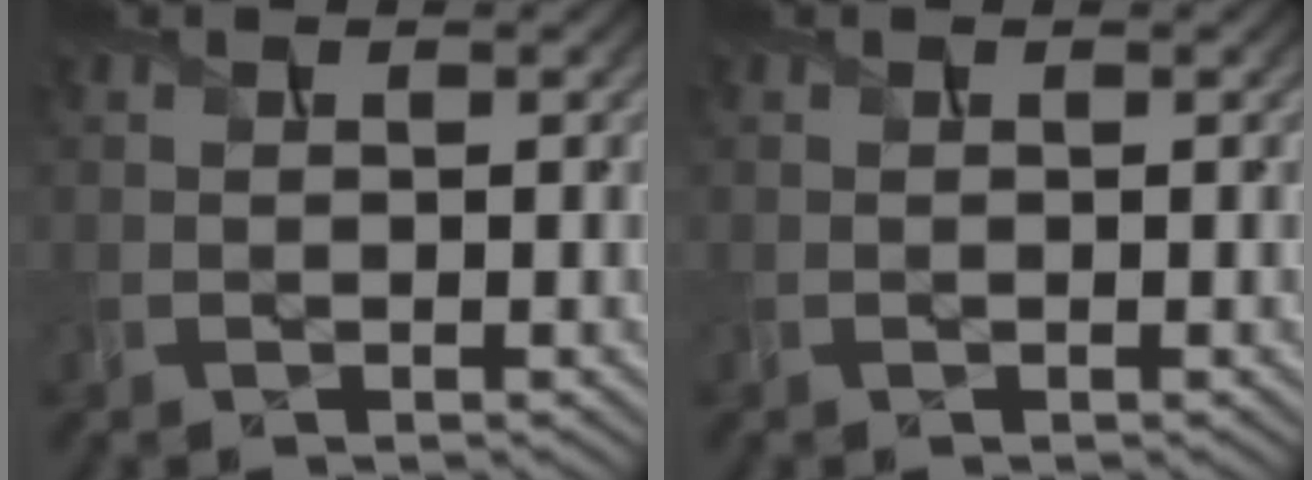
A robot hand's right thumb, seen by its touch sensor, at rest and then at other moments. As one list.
[{"total": 0.0}]